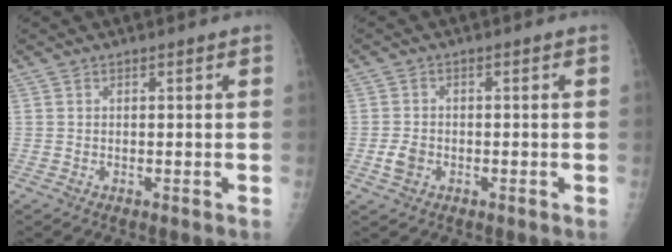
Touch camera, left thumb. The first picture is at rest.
{"total": 2.9, "force": [-1.0, 2.2, 1.6], "torque": [-0.027, 0.004, -0.017]}